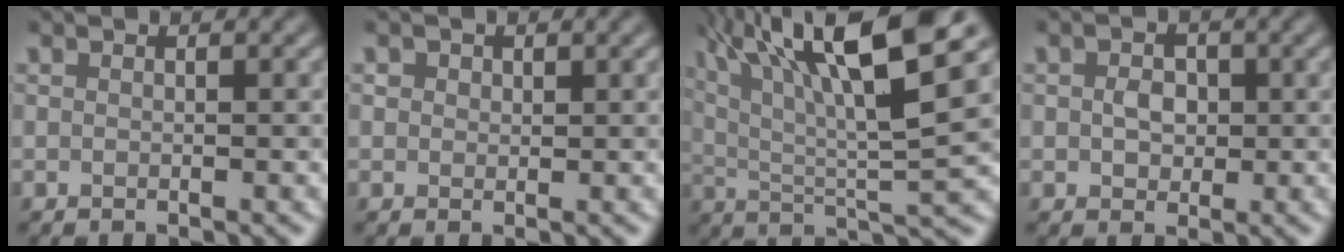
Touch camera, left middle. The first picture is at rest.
{"total": 0.8, "force": [0.3, 0.7, 0.0], "torque": [0.000, -0.003, 0.003]}
{"total": 13.1, "force": [6.7, 2.9, 10.8], "torque": [-0.174, 0.017, 0.113]}
{"total": 2.0, "force": [-0.1, 1.7, 1.0], "torque": [-0.020, -0.002, -0.005]}